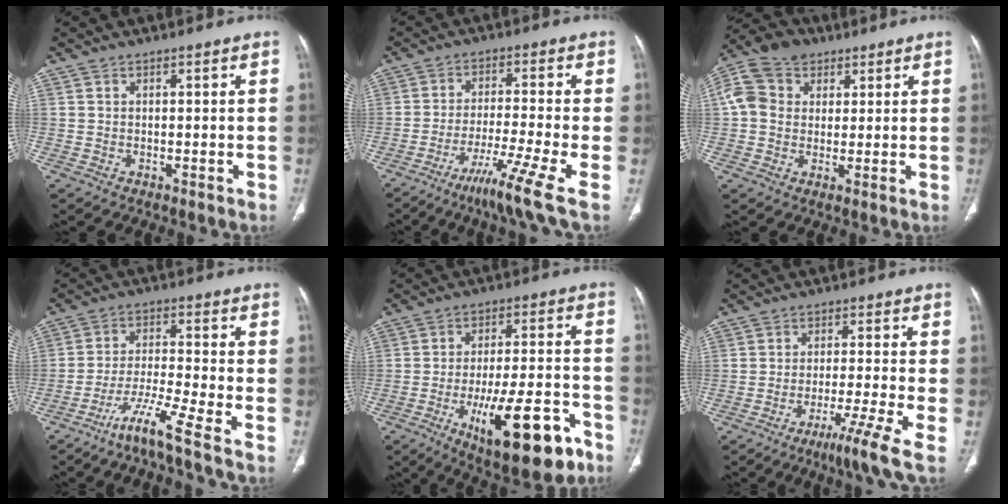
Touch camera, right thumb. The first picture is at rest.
{"total": 11.3, "force": [-5.8, -0.3, 9.7], "torque": [-0.185, 0.006, -0.102]}
{"total": 10.5, "force": [3.1, 8.8, 4.9], "torque": [-0.093, 0.020, 0.052]}
{"total": 9.9, "force": [-6.3, -0.3, 7.7], "torque": [-0.159, 0.018, -0.121]}
{"total": 18.7, "force": [-9.0, 6.3, 15.1], "torque": [-0.216, 0.042, -0.127]}
{"total": 8.7, "force": [-4.4, -0.7, 7.4], "torque": [-0.135, 0.002, -0.075]}